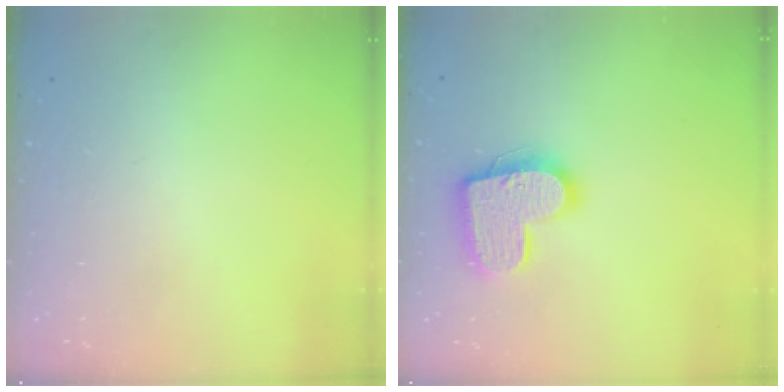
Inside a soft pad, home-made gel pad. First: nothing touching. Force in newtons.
{"total": 16.4, "press": 16.4, "slide": 1.0}